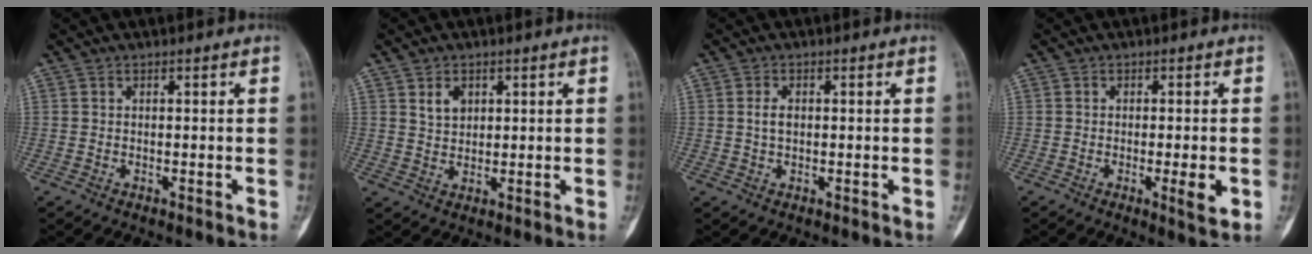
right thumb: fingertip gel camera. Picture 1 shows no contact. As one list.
[{"total": 3.4, "force": [1.6, 2.4, 1.8], "torque": [-0.019, -0.012, 0.033]}, {"total": 2.4, "force": [0.3, 1.5, 1.8], "torque": [-0.034, 0.002, 0.005]}, {"total": 4.4, "force": [-1.1, 0.9, 4.1], "torque": [-0.061, -0.008, -0.014]}]